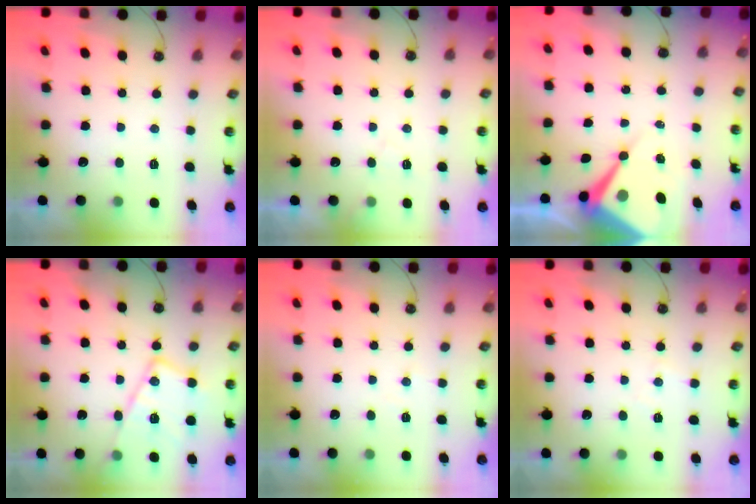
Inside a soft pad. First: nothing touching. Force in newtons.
{"total": 4.4, "press": 4.3, "slide": 0.7}
{"total": 10.0, "press": 9.9, "slide": 1.0}
{"total": 16.9, "press": 16.9, "slide": 1.3}
{"total": 4.5, "press": 4.4, "slide": 0.7}
{"total": 3.0, "press": 2.9, "slide": 0.5}